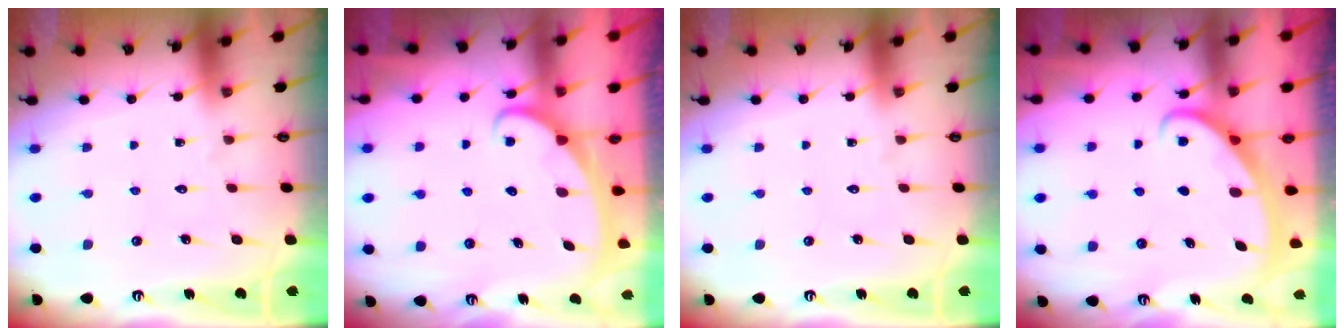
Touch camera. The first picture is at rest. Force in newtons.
{"total": 2.6, "press": 2.6, "slide": 0.3}
{"total": 0.0}
{"total": 2.8, "press": 2.8, "slide": 0.4}